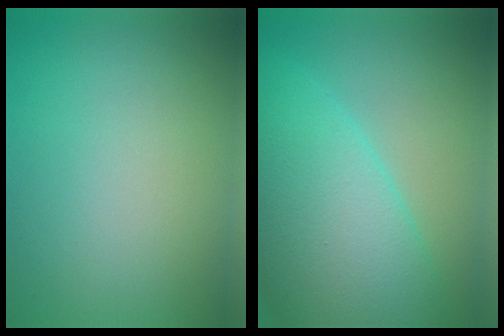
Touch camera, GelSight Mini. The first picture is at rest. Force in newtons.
{"total": 12.6, "press": 12.6, "slide": 0.4}